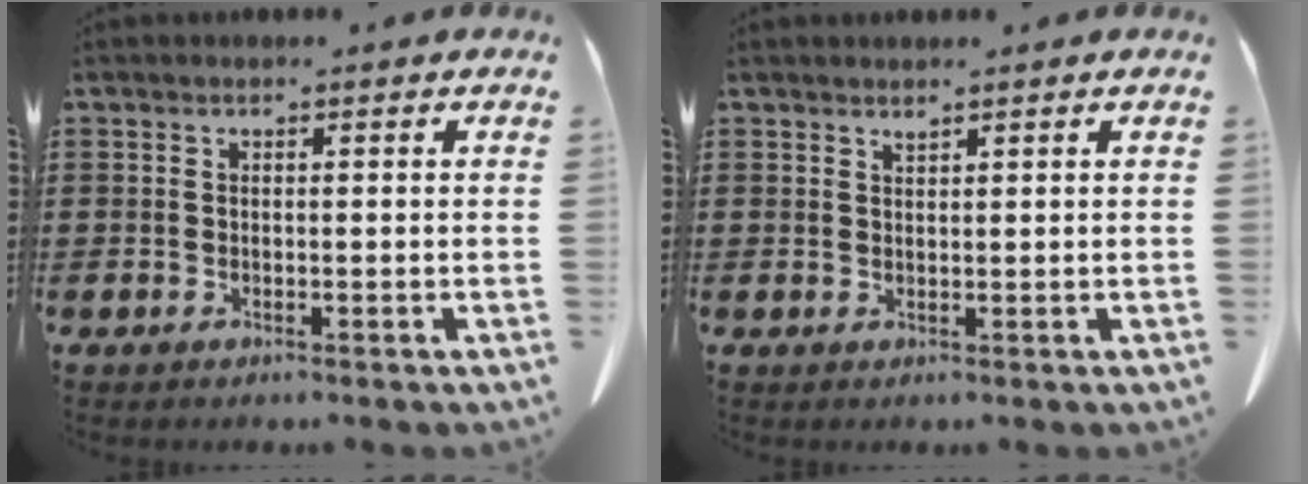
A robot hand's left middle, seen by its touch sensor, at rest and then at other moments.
{"total": 1.0, "force": [0.9, 0.0, 0.2], "torque": [-0.007, -0.003, 0.019]}